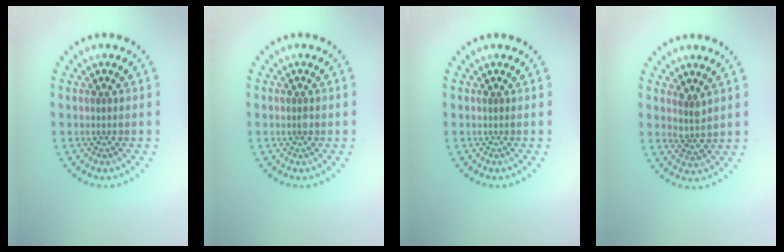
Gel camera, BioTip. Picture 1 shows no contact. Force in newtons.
{"total": 0.8, "press": 0.8, "slide": 0.1}
{"total": 0.0}
{"total": 1.8, "press": 1.4, "slide": 1.2}